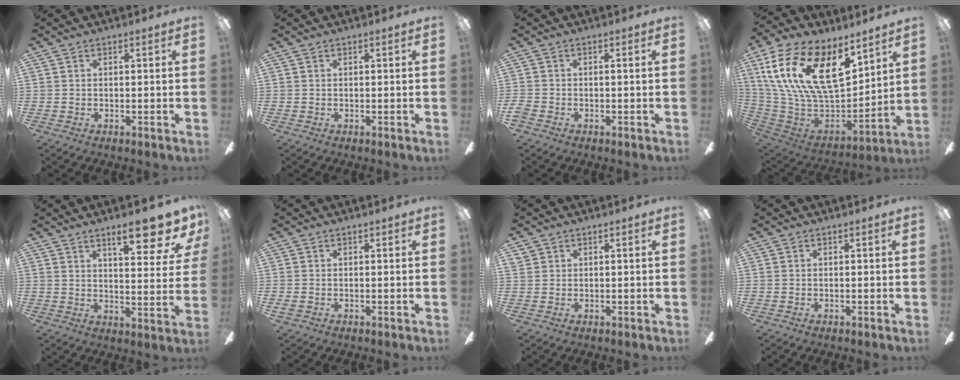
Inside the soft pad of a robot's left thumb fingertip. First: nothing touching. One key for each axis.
{"total": 0.0}
{"total": 1.5, "fx": -0.8, "fy": 0.4, "fz": 1.2, "tx": -0.020, "ty": 0.004, "tz": -0.013}
{"total": 25.9, "fx": 11.2, "fy": 13.1, "fz": 19.3, "tx": -0.368, "ty": -0.059, "tz": 0.205}
{"total": 12.6, "fx": 8.7, "fy": 2.8, "fz": 8.6, "tx": -0.106, "ty": -0.054, "tz": 0.134}
{"total": 0.8, "fx": 0.2, "fy": 0.2, "fz": 0.7, "tx": -0.015, "ty": 0.001, "tz": 0.003}
{"total": 0.8, "fx": 0.7, "fy": 0.4, "fz": 0.3, "tx": -0.008, "ty": 0.000, "tz": 0.014}
{"total": 0.0}